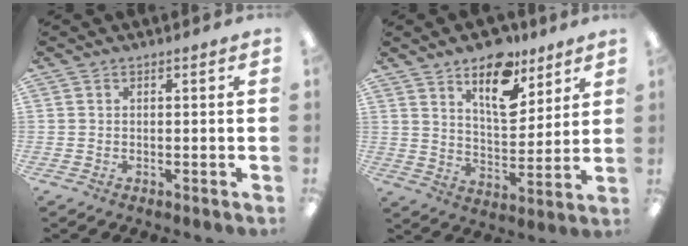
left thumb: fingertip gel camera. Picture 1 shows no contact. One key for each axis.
{"total": 15.2, "fx": 10.1, "fy": 7.5, "fz": 8.5, "tx": -0.114, "ty": -0.059, "tz": 0.174}